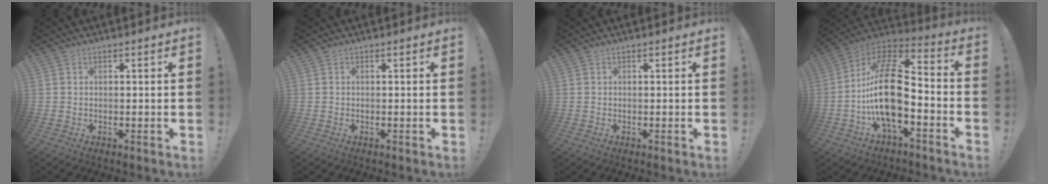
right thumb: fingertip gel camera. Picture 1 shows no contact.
{"total": 0.0}
{"total": 0.0}
{"total": 21.5, "force": [-4.0, 10.5, 18.3], "torque": [-0.361, 0.026, -0.066]}